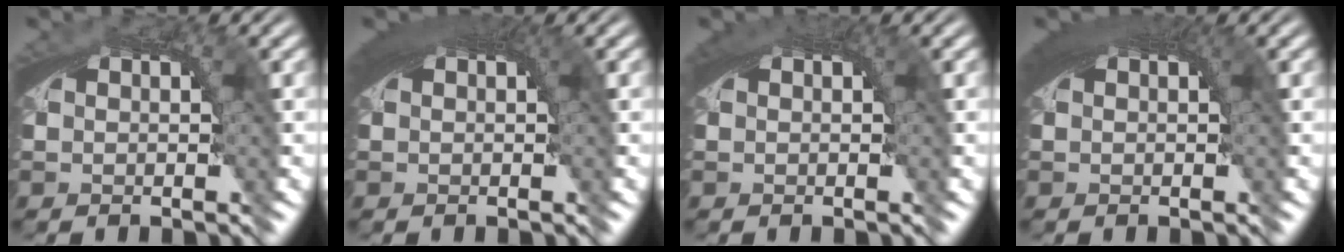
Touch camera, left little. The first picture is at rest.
{"total": 3.2, "force": [1.2, 0.9, 2.8], "torque": [-0.033, 0.011, 0.016]}
{"total": 1.7, "force": [0.7, 0.1, 1.5], "torque": [-0.020, 0.005, 0.012]}
{"total": 3.4, "force": [1.3, 0.9, 3.1], "torque": [-0.036, 0.011, 0.016]}